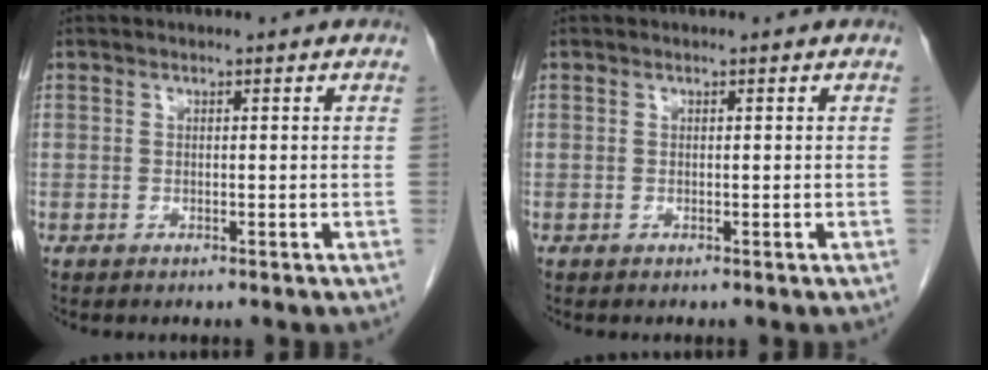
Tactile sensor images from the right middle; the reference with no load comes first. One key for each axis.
{"total": 0.0}